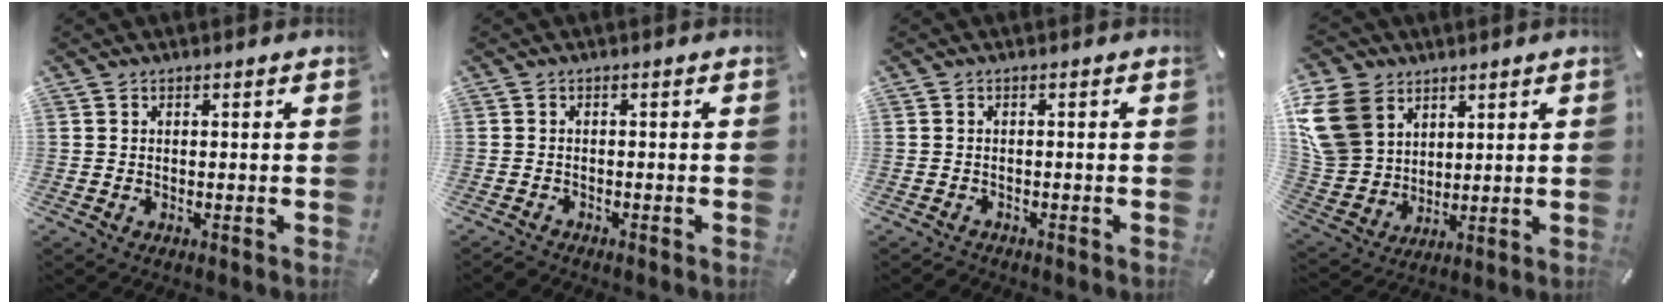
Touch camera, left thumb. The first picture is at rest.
{"total": 1.2, "force": [-1.2, 0.2, 0.0], "torque": [-0.003, 0.004, -0.026]}
{"total": 1.1, "force": [-1.0, 0.3, 0.0], "torque": [-0.002, 0.004, -0.024]}
{"total": 15.5, "force": [6.4, 12.3, 6.8], "torque": [-0.186, -0.015, 0.126]}